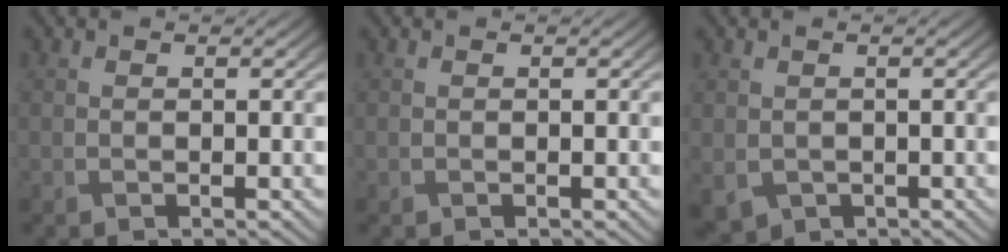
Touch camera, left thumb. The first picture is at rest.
{"total": 0.0}
{"total": 1.9, "force": [-0.3, 1.7, 0.8], "torque": [-0.032, -0.016, -0.002]}